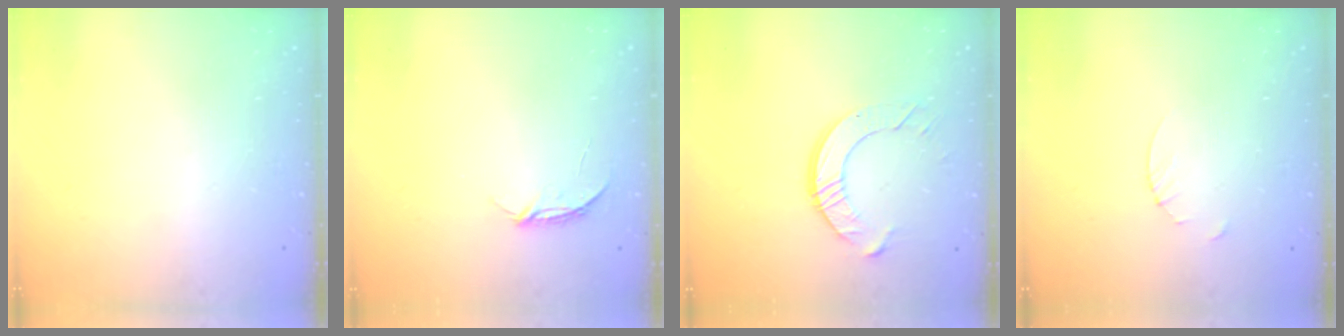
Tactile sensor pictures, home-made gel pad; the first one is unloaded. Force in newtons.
{"total": 3.8, "press": 3.8, "slide": 0.5}
{"total": 9.1, "press": 9.0, "slide": 0.7}
{"total": 2.7, "press": 2.7, "slide": 0.3}